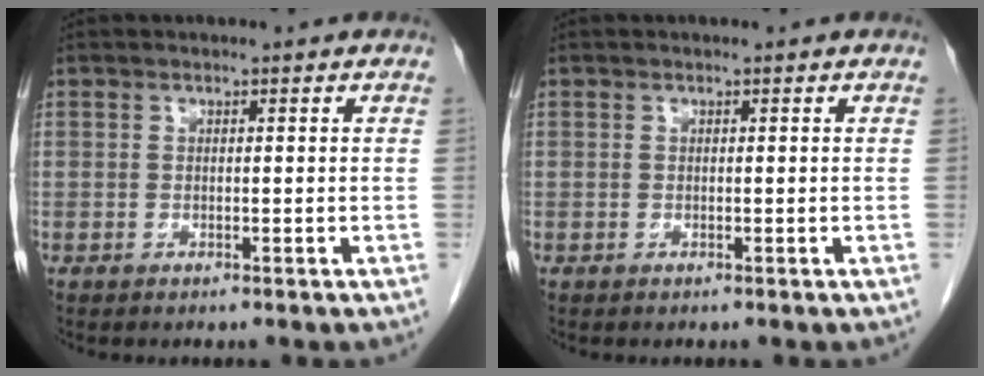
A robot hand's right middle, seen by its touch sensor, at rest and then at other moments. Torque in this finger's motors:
{"motor_torque": [-0.31, -0.15, -0.03, -0.01]}